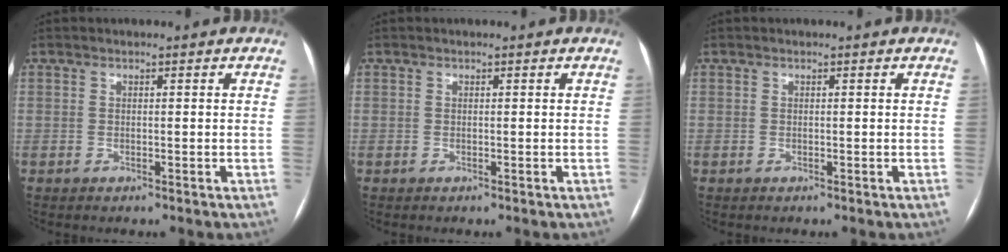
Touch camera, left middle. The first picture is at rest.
{"total": 0.0}
{"total": 0.0}